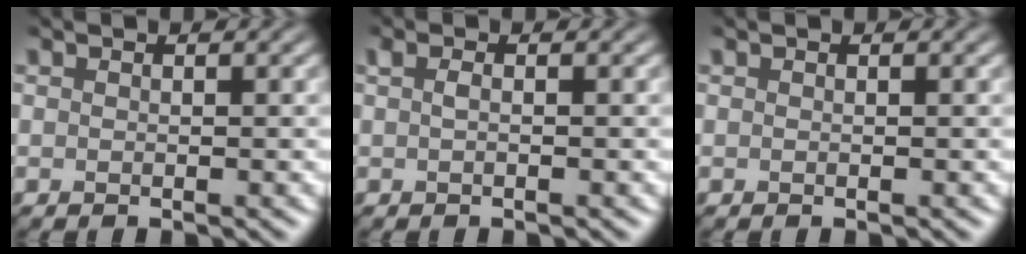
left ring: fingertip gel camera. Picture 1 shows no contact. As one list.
[{"total": 0.8, "force": [0.1, 0.2, 0.8], "torque": [-0.018, 0.003, 0.002]}, {"total": 0.0}]